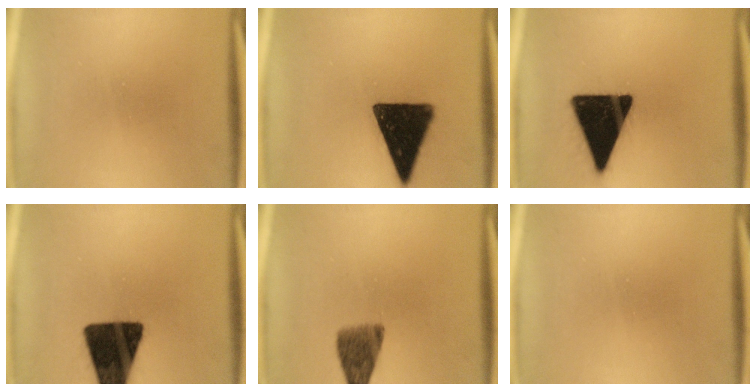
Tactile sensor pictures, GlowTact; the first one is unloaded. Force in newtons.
{"total": 16.2}
{"total": 19.5}
{"total": 17.9}
{"total": 5.4}
{"total": 0.0}